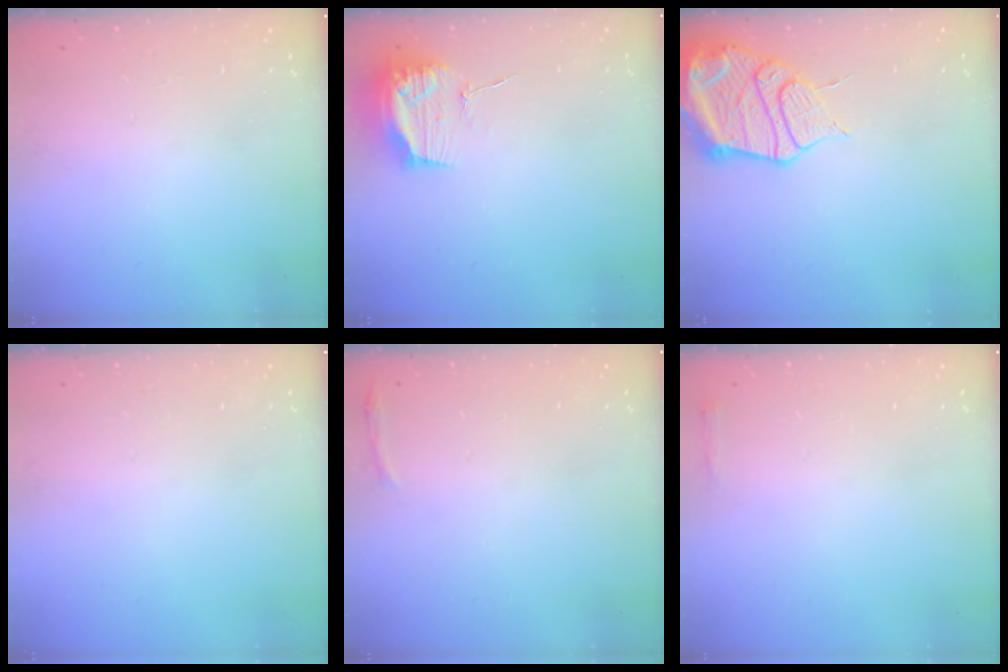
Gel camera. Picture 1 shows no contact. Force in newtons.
{"total": 13.9, "press": 13.9, "slide": 0.1}
{"total": 17.2, "press": 17.1, "slide": 1.7}
{"total": 0.0}
{"total": 3.0, "press": 1.9, "slide": 2.3}
{"total": 2.3, "press": 2.3, "slide": 0.5}